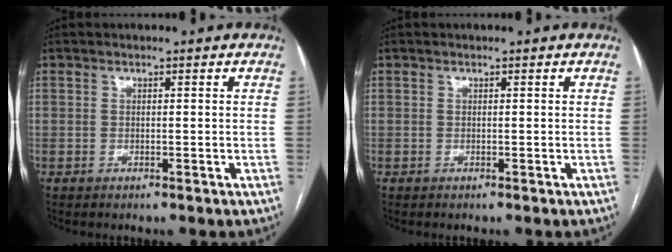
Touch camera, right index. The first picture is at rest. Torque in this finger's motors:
{"motor_torque": [0.00, 0.00, 0.04, 0.01]}